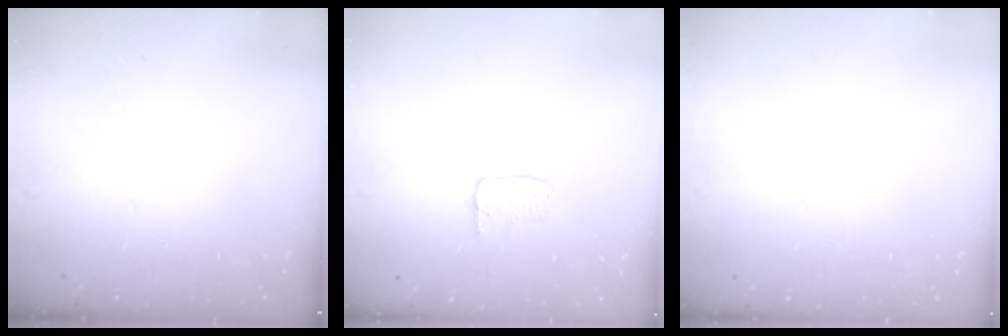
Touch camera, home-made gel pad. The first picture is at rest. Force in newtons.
{"total": 4.9, "press": 4.9, "slide": 0.3}
{"total": 0.0}